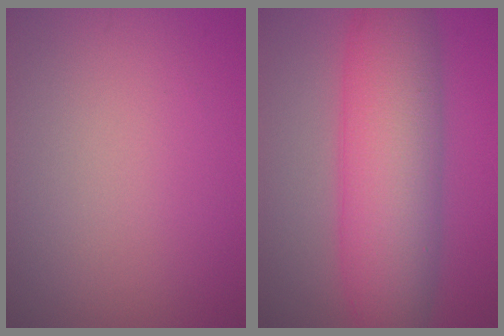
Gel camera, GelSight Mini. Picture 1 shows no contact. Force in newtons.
{"total": 9.9, "press": 9.9, "slide": 0.4}